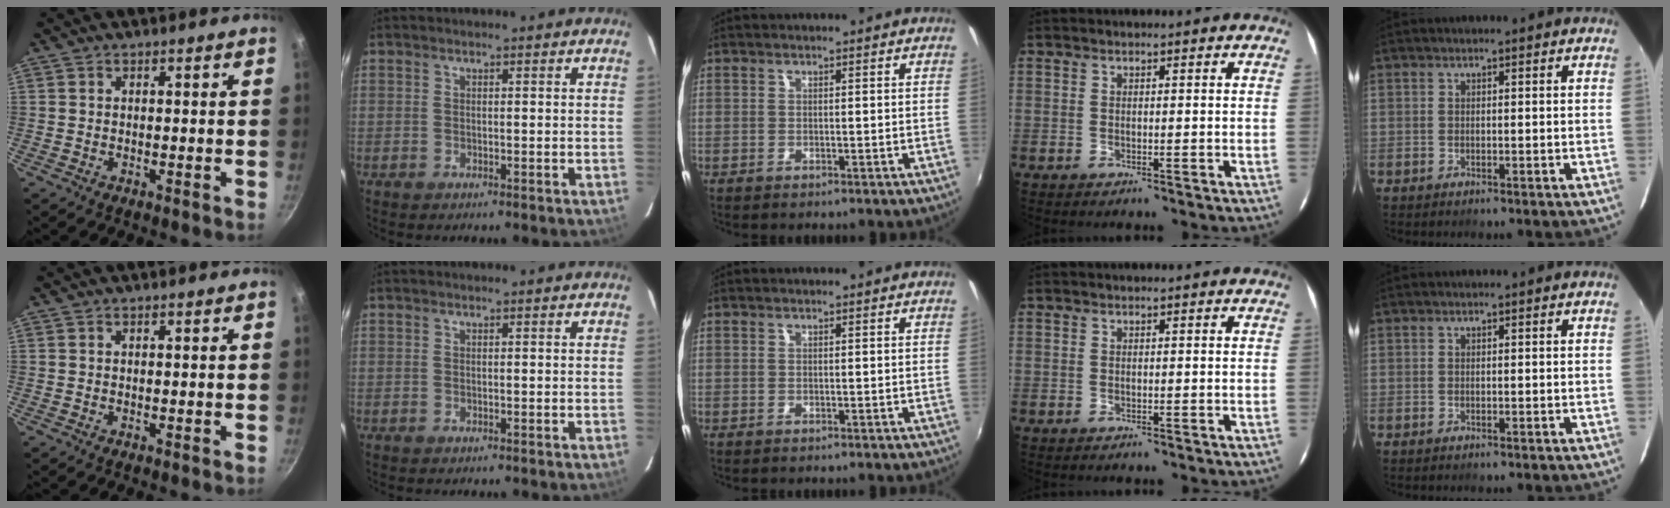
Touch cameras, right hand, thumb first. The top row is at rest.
{}